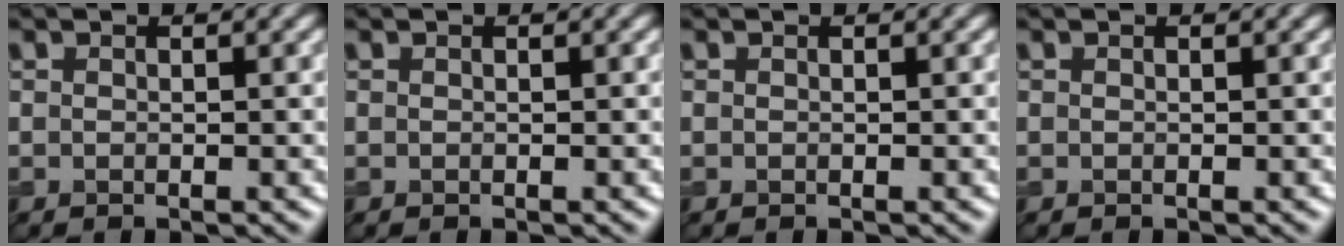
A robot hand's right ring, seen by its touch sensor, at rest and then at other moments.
{"total": 0.0}
{"total": 0.0}
{"total": 0.0}